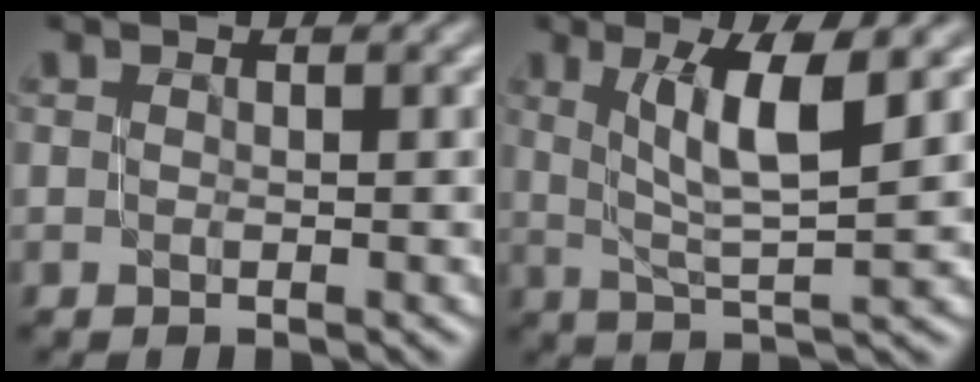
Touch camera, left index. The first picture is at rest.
{"total": 6.2, "force": [2.2, 1.4, 5.6], "torque": [-0.092, 0.005, 0.040]}